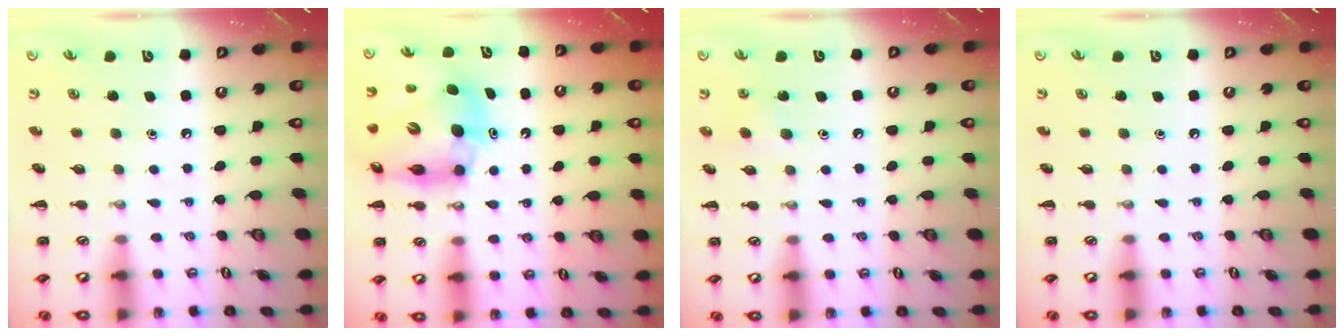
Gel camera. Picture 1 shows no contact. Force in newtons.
{"total": 11.2, "press": 10.8, "slide": 3.1}
{"total": 5.3, "press": 5.1, "slide": 1.4}
{"total": 0.0}